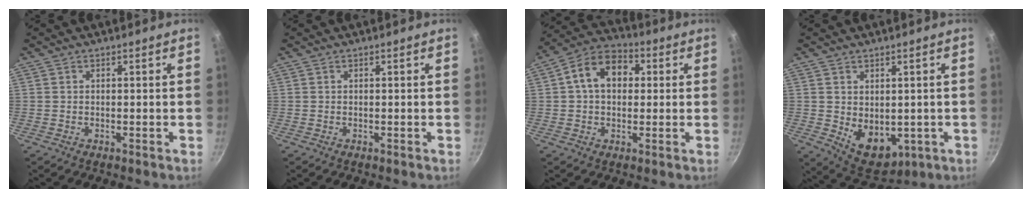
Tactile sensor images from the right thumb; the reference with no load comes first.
{"total": 0.0}
{"total": 11.1, "force": [1.9, 8.0, 7.5], "torque": [-0.091, 0.026, 0.012]}
{"total": 8.8, "force": [-0.5, 6.2, 6.2], "torque": [-0.067, -0.018, 0.016]}